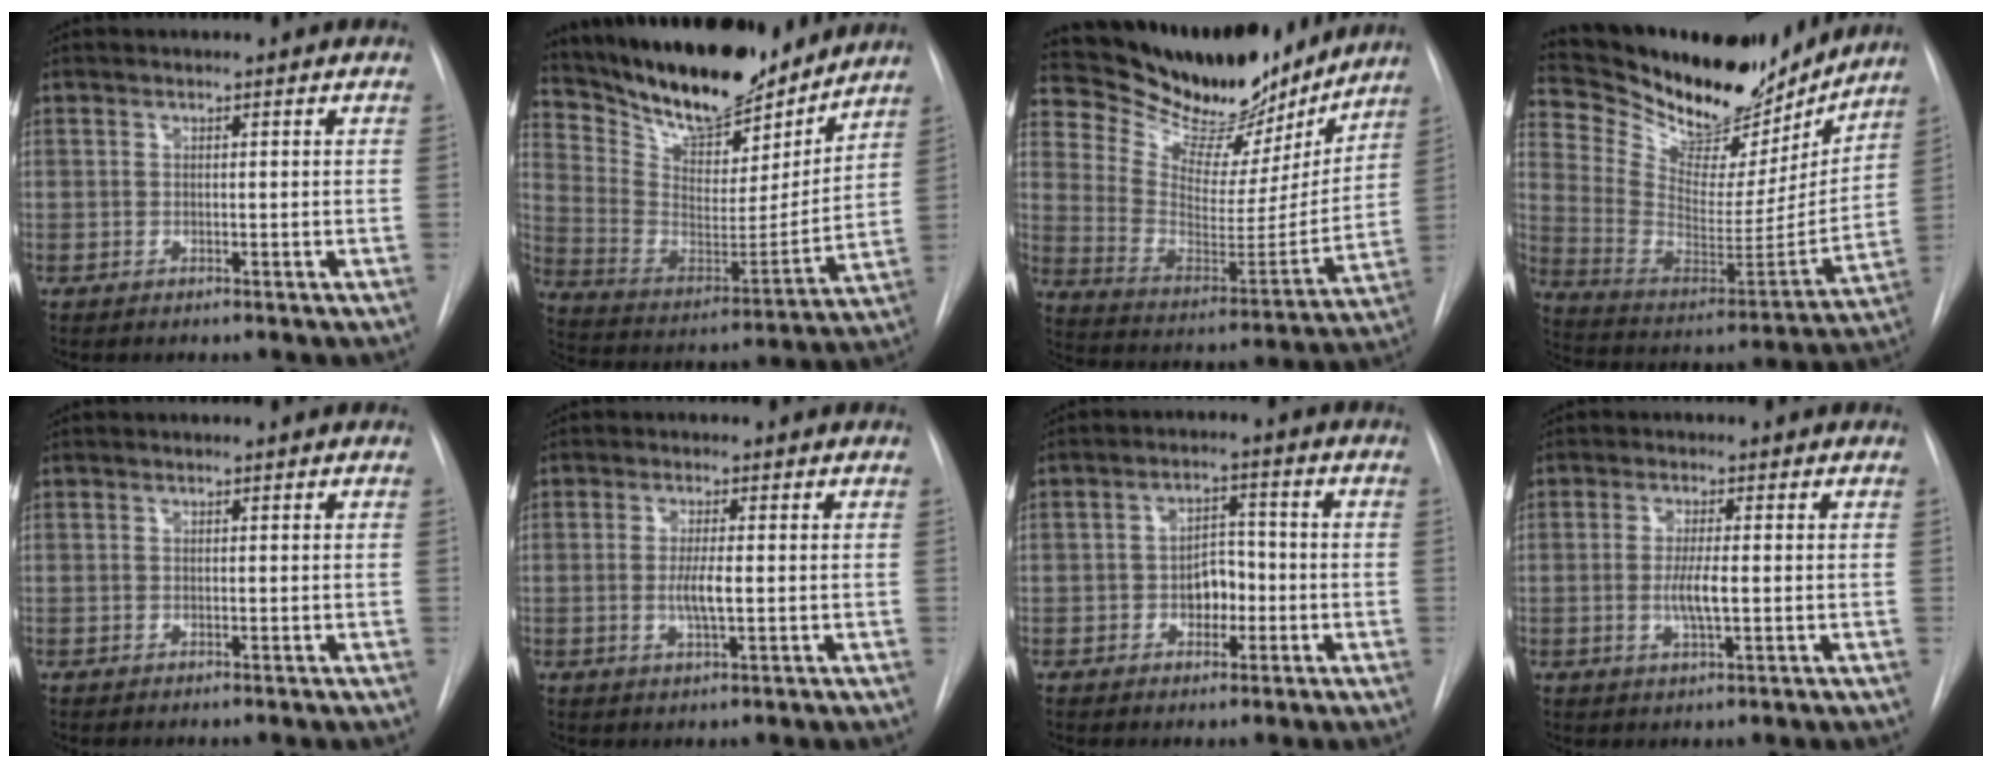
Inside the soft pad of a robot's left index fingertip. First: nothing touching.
{"total": 21.7, "force": [18.9, 6.1, 8.8], "torque": [-0.165, -0.019, 0.309]}
{"total": 23.5, "force": [21.2, 6.4, 8.0], "torque": [-0.127, -0.033, 0.314]}
{"total": 25.1, "force": [22.1, 6.9, 9.5], "torque": [-0.162, -0.029, 0.338]}
{"total": 0.0}
{"total": 3.4, "force": [-0.3, 0.5, 3.3], "torque": [-0.066, -0.007, -0.006]}
{"total": 4.7, "force": [-1.4, 3.1, 3.4], "torque": [-0.050, 0.012, -0.021]}
{"total": 3.9, "force": [-0.4, 0.6, 3.8], "torque": [-0.077, -0.008, -0.008]}